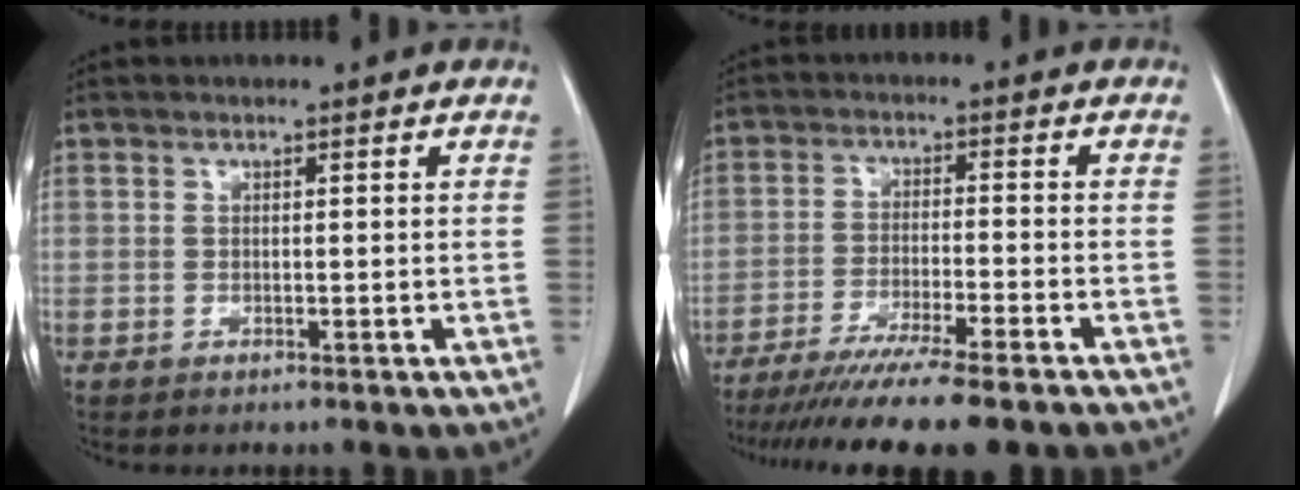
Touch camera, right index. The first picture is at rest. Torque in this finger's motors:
{"motor_torque": [1.08, -1.06, 0.60, 0.21]}